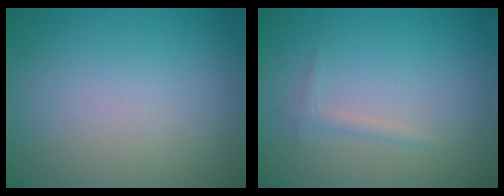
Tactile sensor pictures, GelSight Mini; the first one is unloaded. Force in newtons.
{"total": 0.8, "press": 0.8, "slide": 0.1}